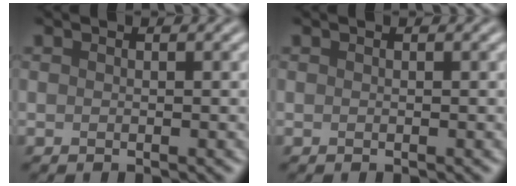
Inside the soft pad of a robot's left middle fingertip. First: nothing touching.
{"total": 0.0}